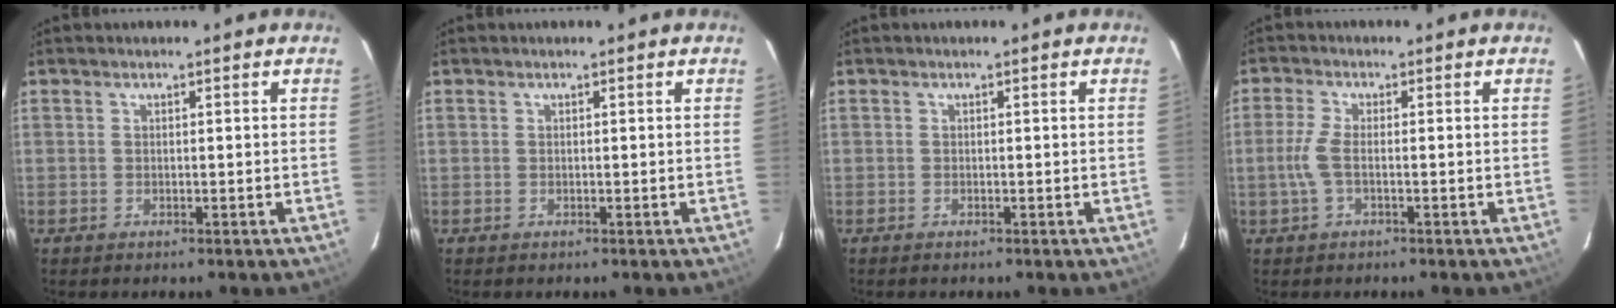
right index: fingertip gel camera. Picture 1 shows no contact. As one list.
[{"total": 0.0}, {"total": 0.0}, {"total": 3.9, "force": [-1.0, 1.0, 3.6], "torque": [-0.088, 0.002, -0.018]}]